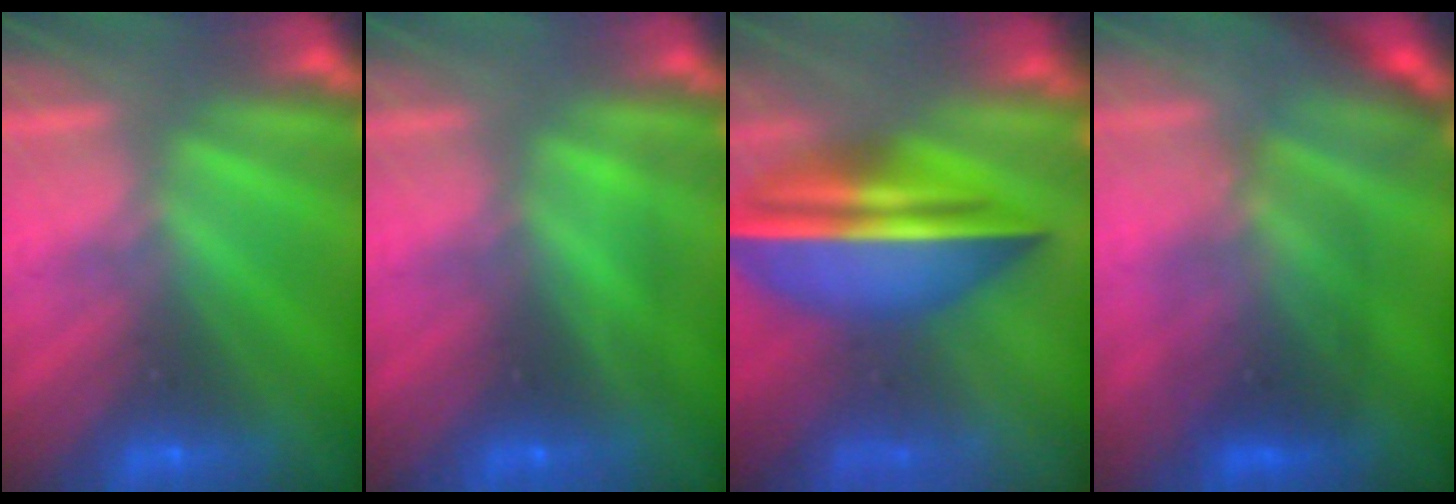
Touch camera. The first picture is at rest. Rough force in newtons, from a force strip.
{"total": 1.8}
{"total": 7.0}
{"total": 2.6}